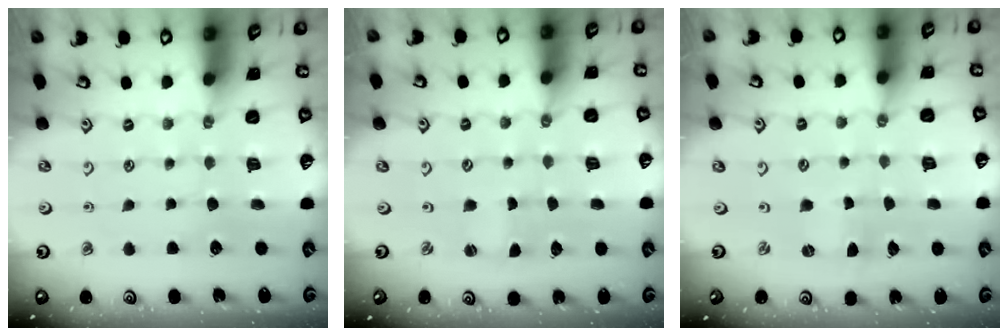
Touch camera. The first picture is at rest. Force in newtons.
{"total": 0.0}
{"total": 0.0}